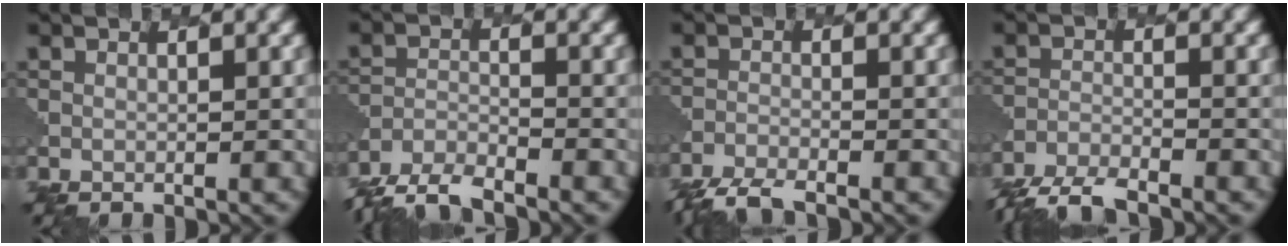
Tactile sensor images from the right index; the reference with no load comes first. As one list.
[{"total": 5.2, "force": [-4.9, 1.1, 1.4], "torque": [-0.031, -0.011, -0.097]}, {"total": 4.5, "force": [-4.2, 0.6, 1.4], "torque": [-0.034, -0.016, -0.079]}, {"total": 5.9, "force": [-5.5, 1.0, 1.8], "torque": [-0.040, -0.018, -0.098]}]